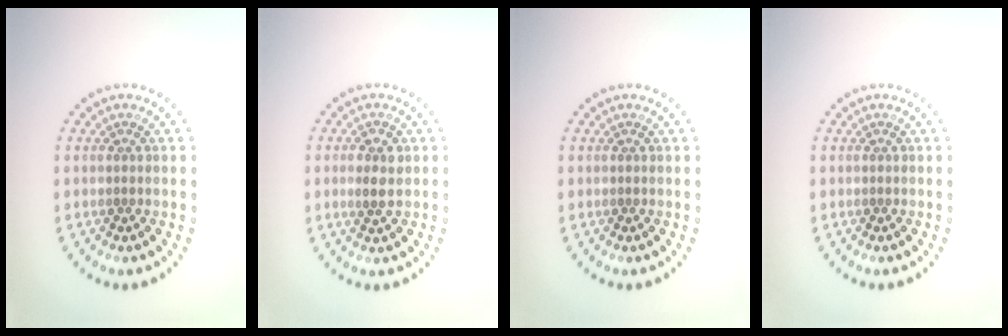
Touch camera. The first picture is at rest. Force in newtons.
{"total": 2.3, "press": 2.3, "slide": 0.4}
{"total": 0.0}
{"total": 0.0}